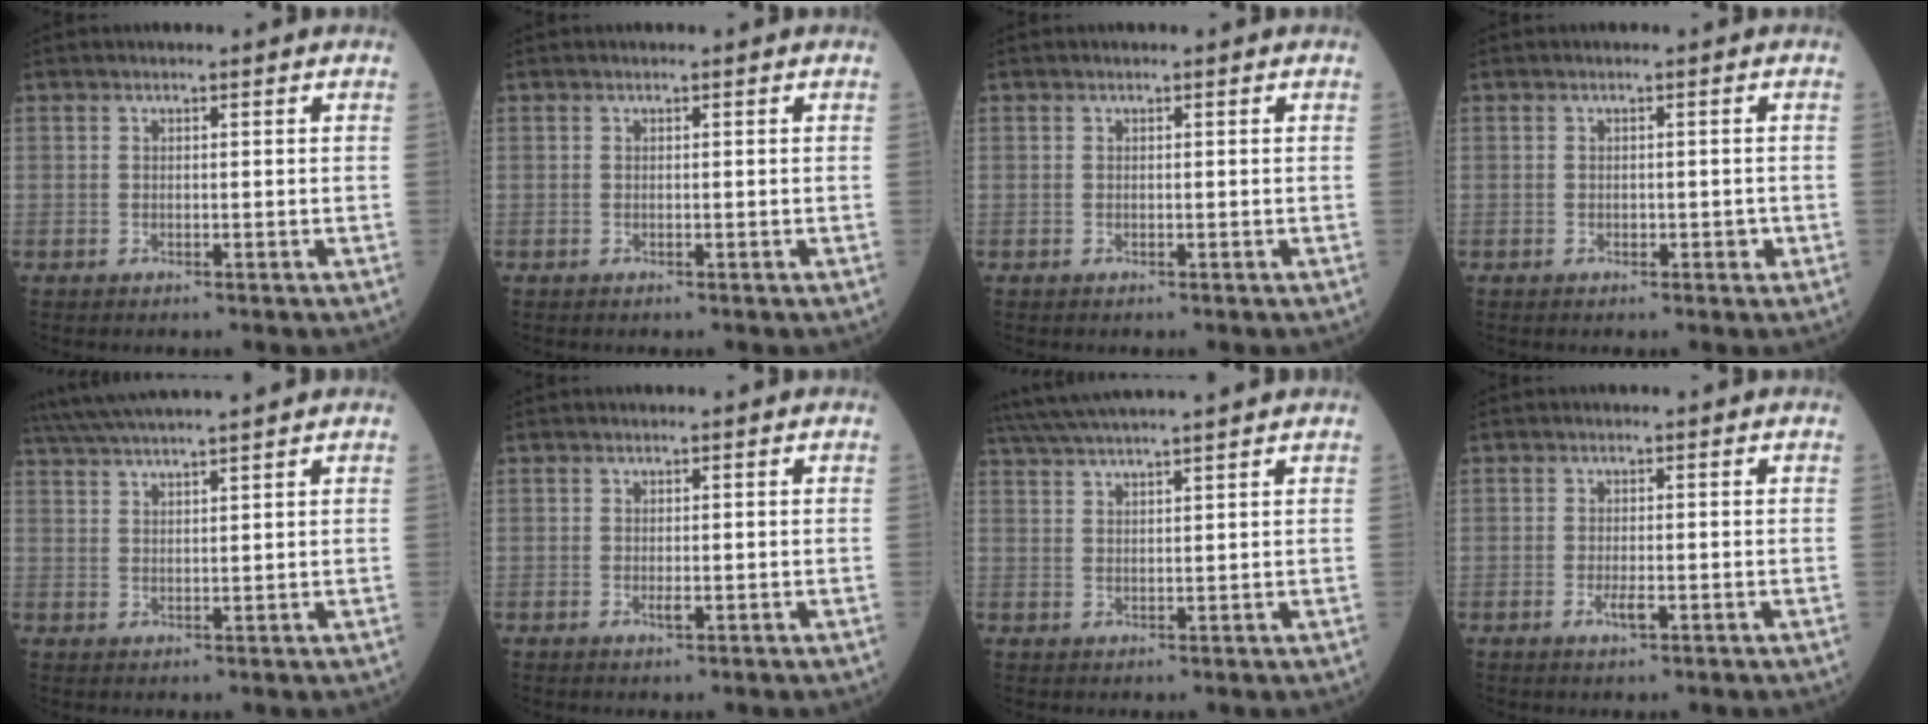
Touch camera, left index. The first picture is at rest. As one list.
[{"total": 0.0}, {"total": 0.0}, {"total": 1.3, "force": [-0.4, 0.9, 0.9], "torque": [-0.009, 0.001, -0.007]}, {"total": 10.1, "force": [9.0, -1.0, 4.6], "torque": [-0.082, 0.028, 0.141]}, {"total": 0.9, "force": [-0.2, 0.3, 0.8], "torque": [-0.011, -0.005, -0.003]}, {"total": 11.2, "force": [9.9, -1.0, 5.1], "torque": [-0.092, 0.029, 0.150]}, {"total": 1.7, "force": [-0.8, 0.4, 1.5], "torque": [-0.029, -0.005, -0.014]}]